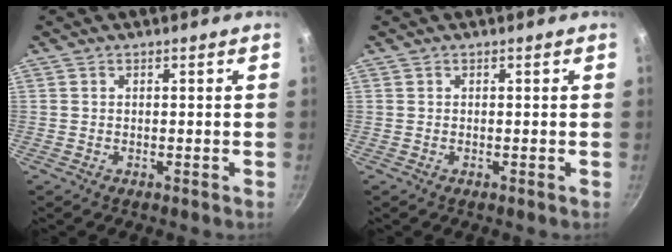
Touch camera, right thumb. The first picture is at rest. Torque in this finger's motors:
{"motor_torque": [-0.49, 0.19, -0.02, 0.21, 0.01]}